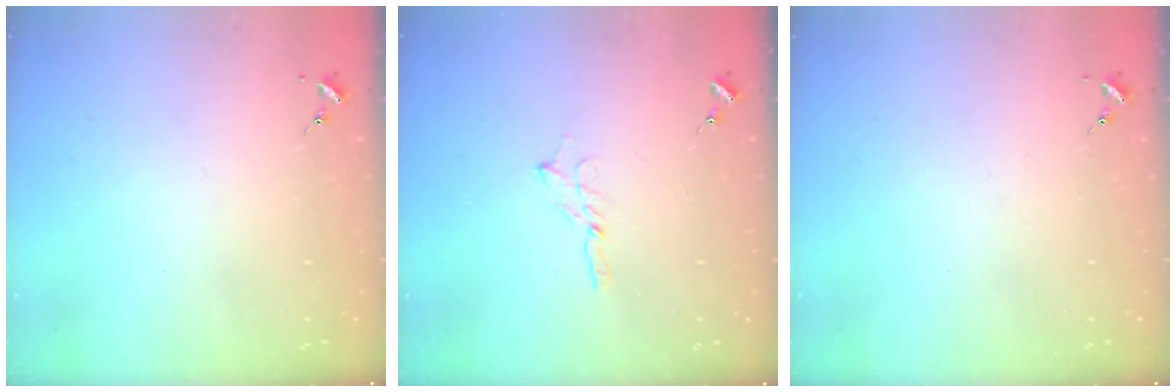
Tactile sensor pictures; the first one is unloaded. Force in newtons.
{"total": 2.0, "press": 2.0, "slide": 0.2}
{"total": 0.0}